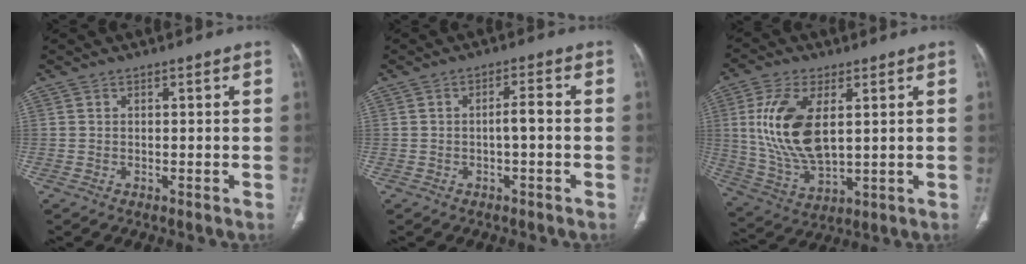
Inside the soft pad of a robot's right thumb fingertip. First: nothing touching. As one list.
[{"total": 2.7, "force": [-0.6, 0.7, 2.6], "torque": [-0.048, 0.015, -0.009]}, {"total": 15.2, "force": [3.2, 7.7, 12.8], "torque": [-0.264, -0.016, 0.073]}]